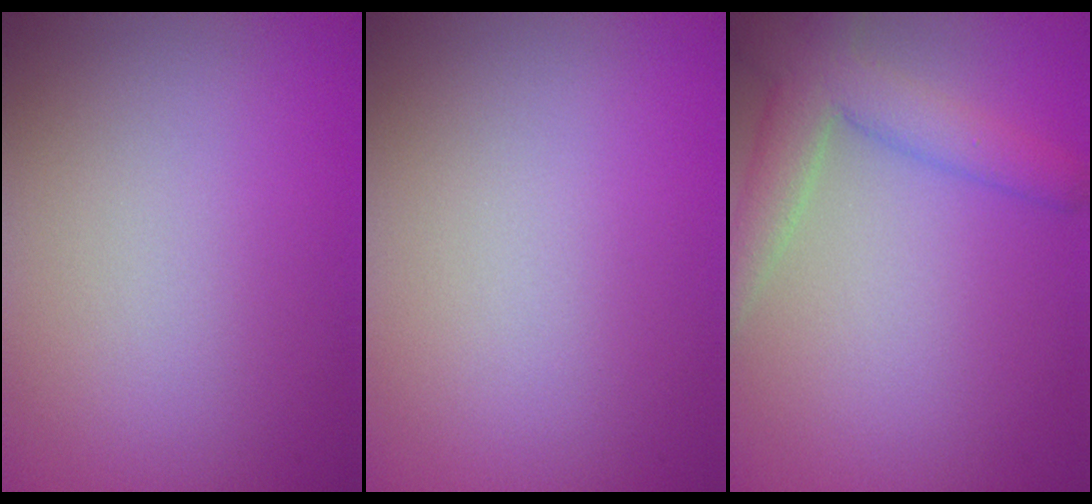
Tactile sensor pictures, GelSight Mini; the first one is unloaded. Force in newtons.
{"total": 0.0}
{"total": 4.7, "press": 4.7, "slide": 0.4}